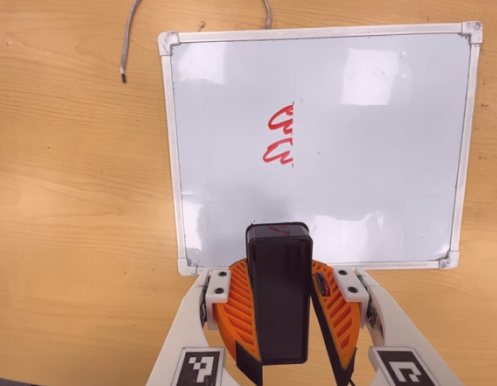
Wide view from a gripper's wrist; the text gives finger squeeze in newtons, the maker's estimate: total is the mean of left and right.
{"total": 9.1, "left": 9.3, "right": 9.0}